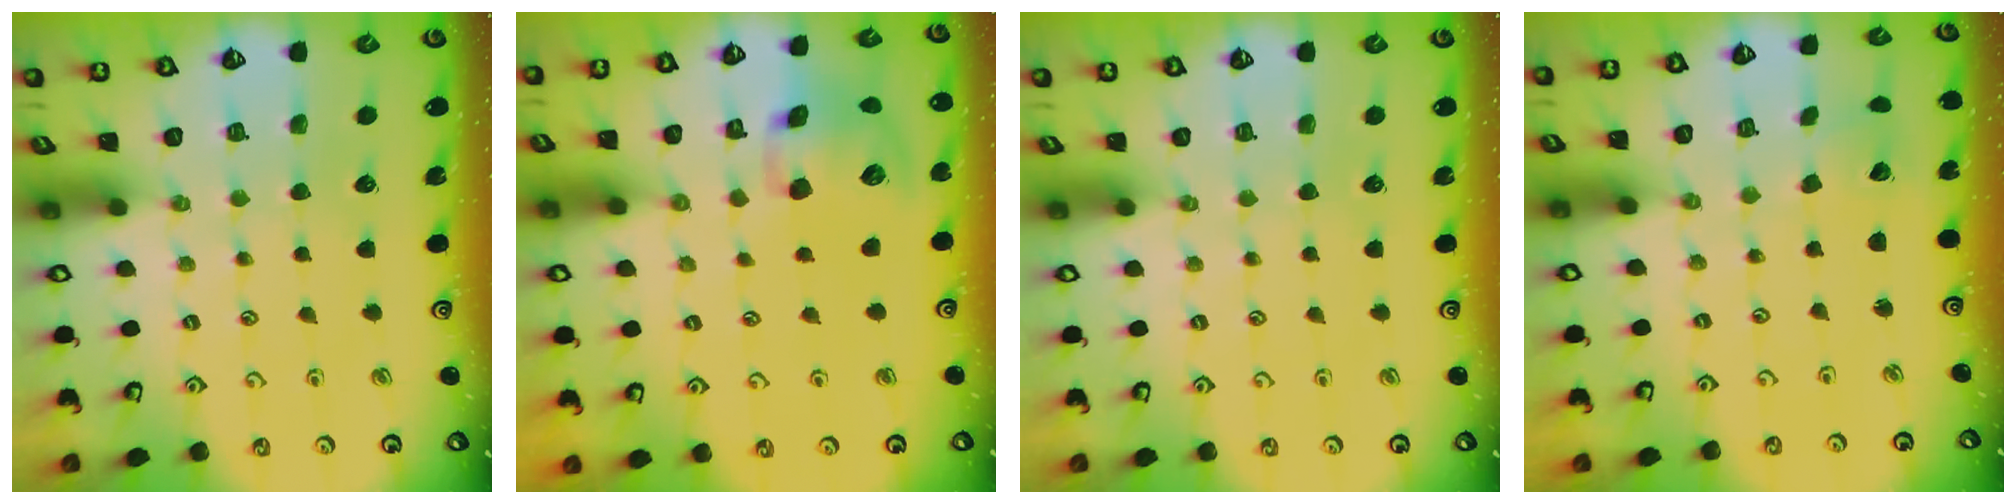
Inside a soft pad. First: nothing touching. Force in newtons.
{"total": 11.7, "press": 11.5, "slide": 1.8}
{"total": 0.0}
{"total": 3.3, "press": 3.3, "slide": 0.1}